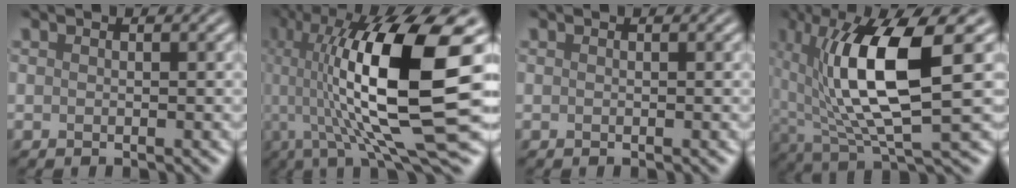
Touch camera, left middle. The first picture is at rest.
{"total": 14.5, "force": [2.1, 3.7, 13.9], "torque": [-0.234, 0.001, 0.046]}
{"total": 0.0}
{"total": 9.6, "force": [1.5, 2.6, 9.2], "torque": [-0.165, -0.003, 0.039]}